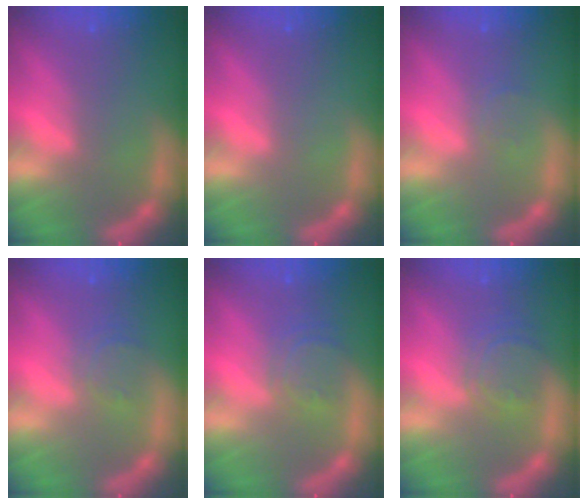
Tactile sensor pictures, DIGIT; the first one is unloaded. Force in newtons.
{"total": 0.0}
{"total": 1.0}
{"total": 2.4}
{"total": 3.5}
{"total": 4.0}